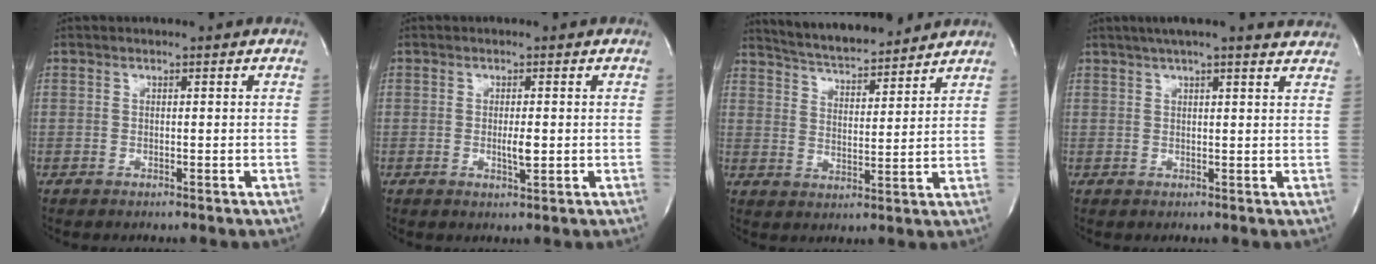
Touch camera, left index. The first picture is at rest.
{"total": 2.0, "force": [-0.4, 0.4, 1.9], "torque": [-0.037, -0.008, -0.005]}
{"total": 12.1, "force": [11.4, 1.7, 3.9], "torque": [-0.071, 0.005, 0.180]}
{"total": 13.7, "force": [12.4, 0.8, 6.0], "torque": [-0.089, 0.018, 0.147]}